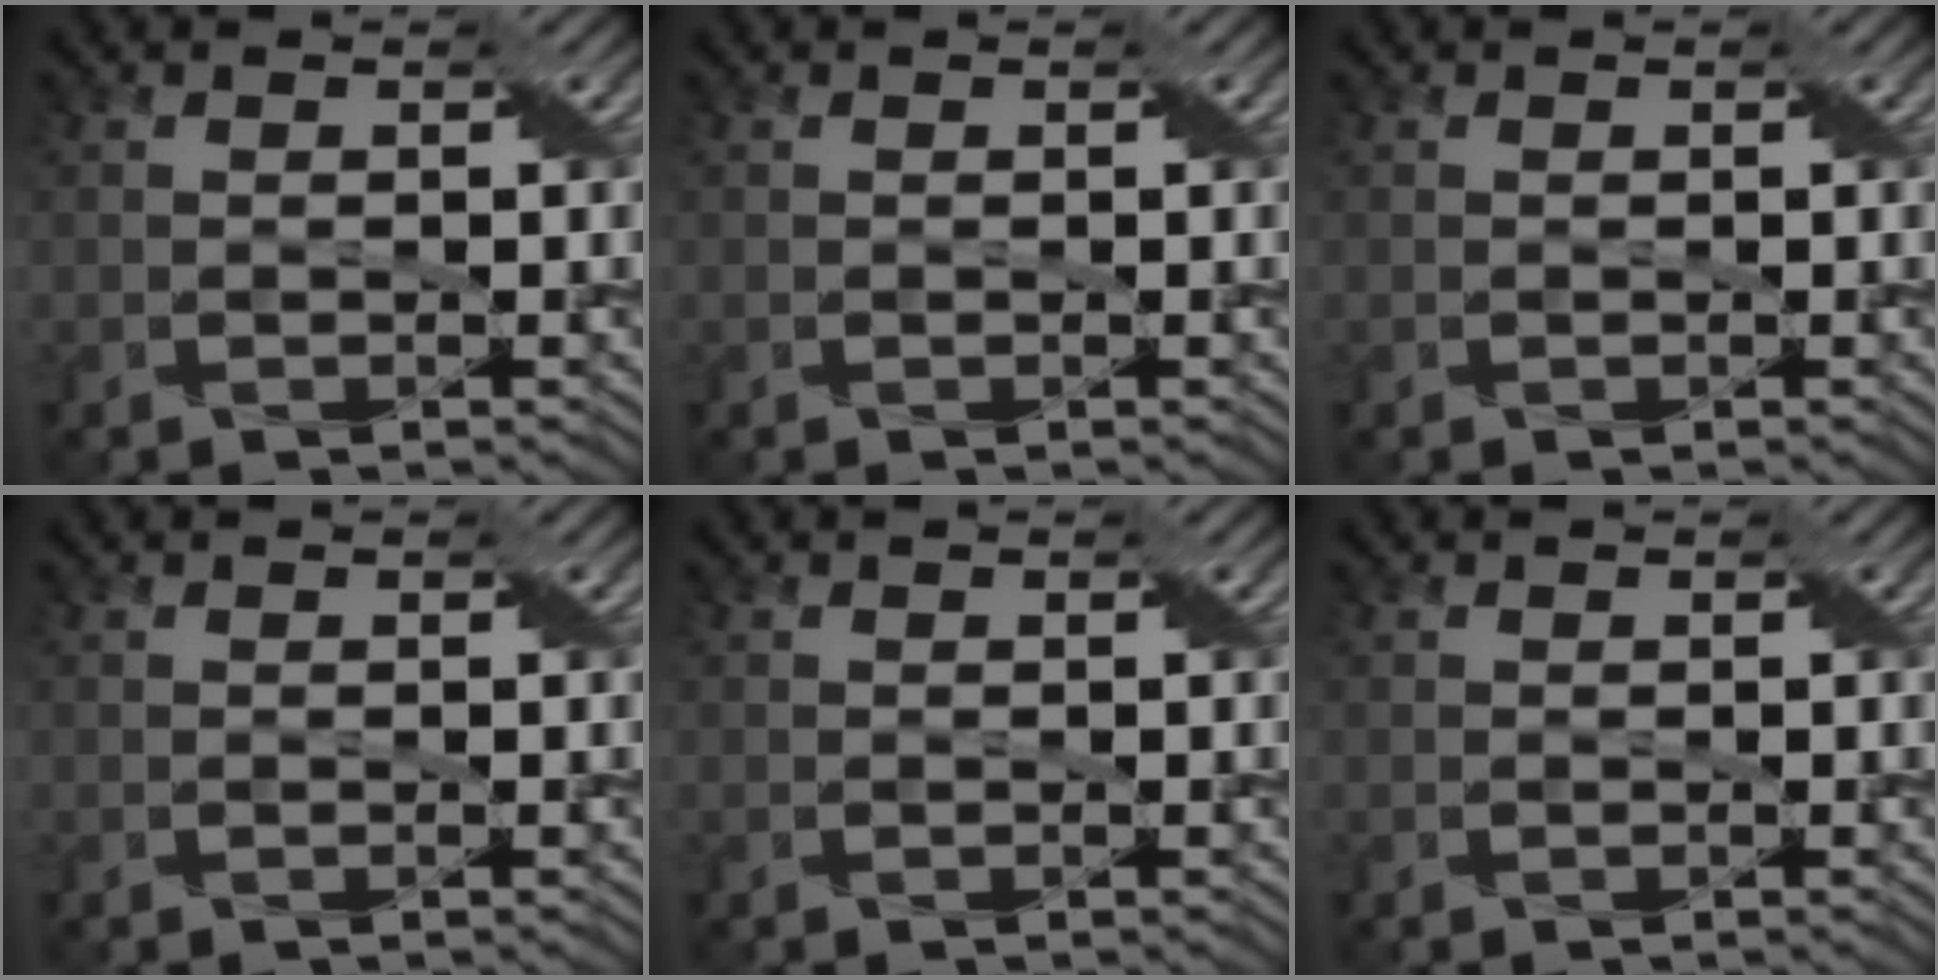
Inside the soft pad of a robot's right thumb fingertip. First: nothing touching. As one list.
[{"total": 0.0}, {"total": 0.0}, {"total": 0.0}, {"total": 0.0}, {"total": 0.0}]